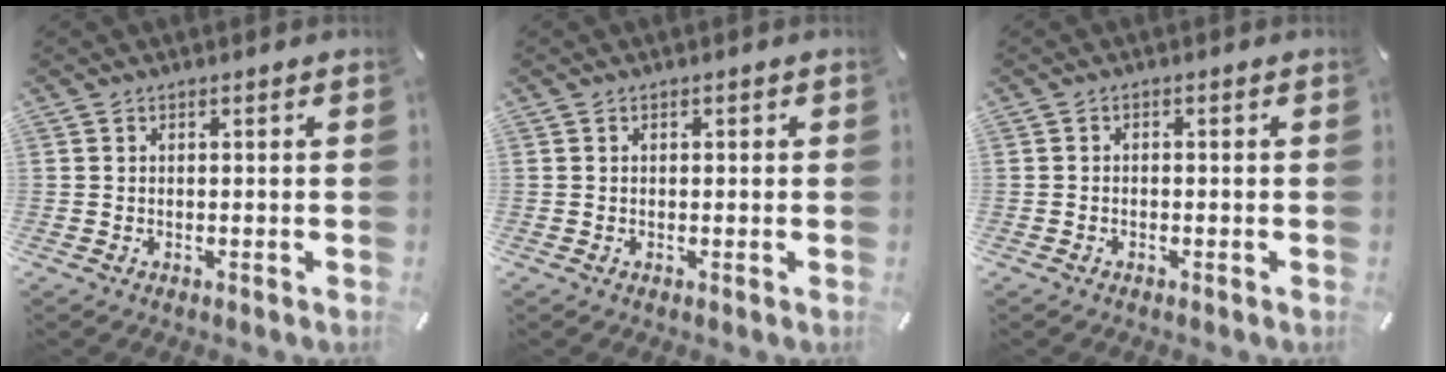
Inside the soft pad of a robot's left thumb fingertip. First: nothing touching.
{"total": 0.5, "force": [0.1, 0.4, 0.3], "torque": [-0.007, 0.002, 0.001]}
{"total": 0.8, "force": [-0.7, 0.3, 0.4], "torque": [-0.010, 0.000, -0.013]}